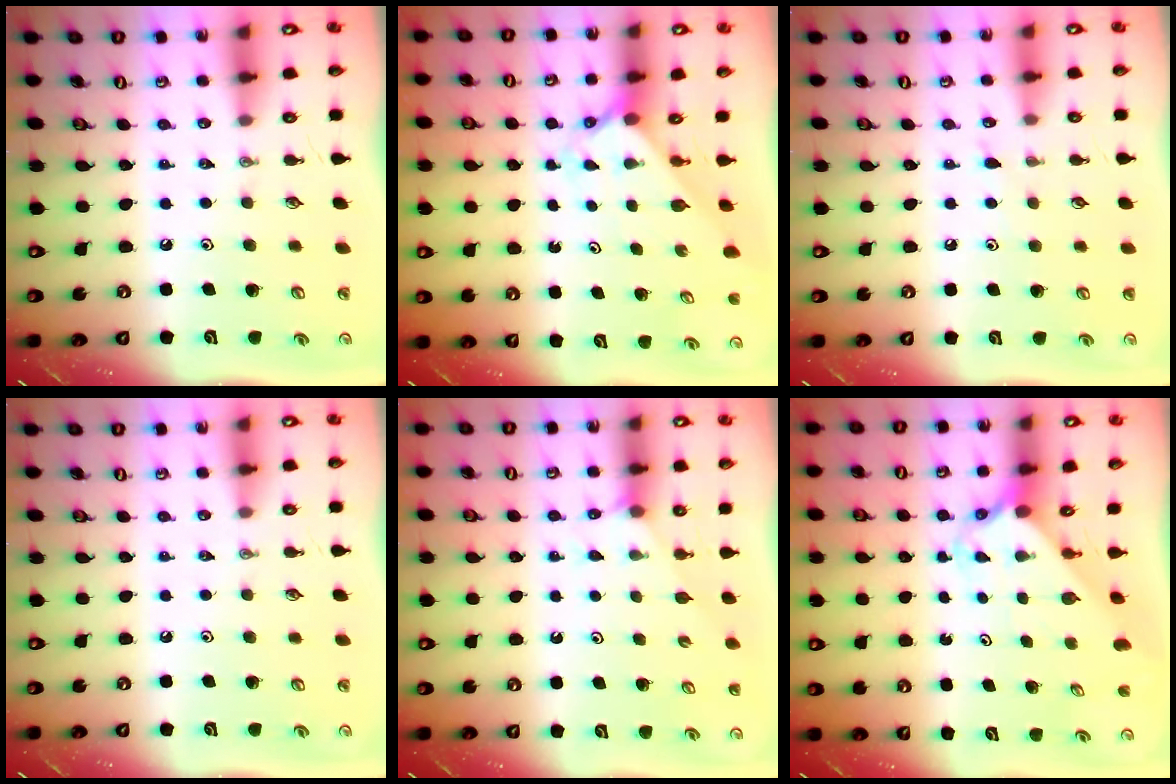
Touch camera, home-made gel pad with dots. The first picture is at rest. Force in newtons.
{"total": 1.9, "press": 1.9, "slide": 0.2}
{"total": 6.1, "press": 6.0, "slide": 0.6}
{"total": 0.0}
{"total": 4.1, "press": 4.1, "slide": 0.4}
{"total": 2.3, "press": 2.3, "slide": 0.2}